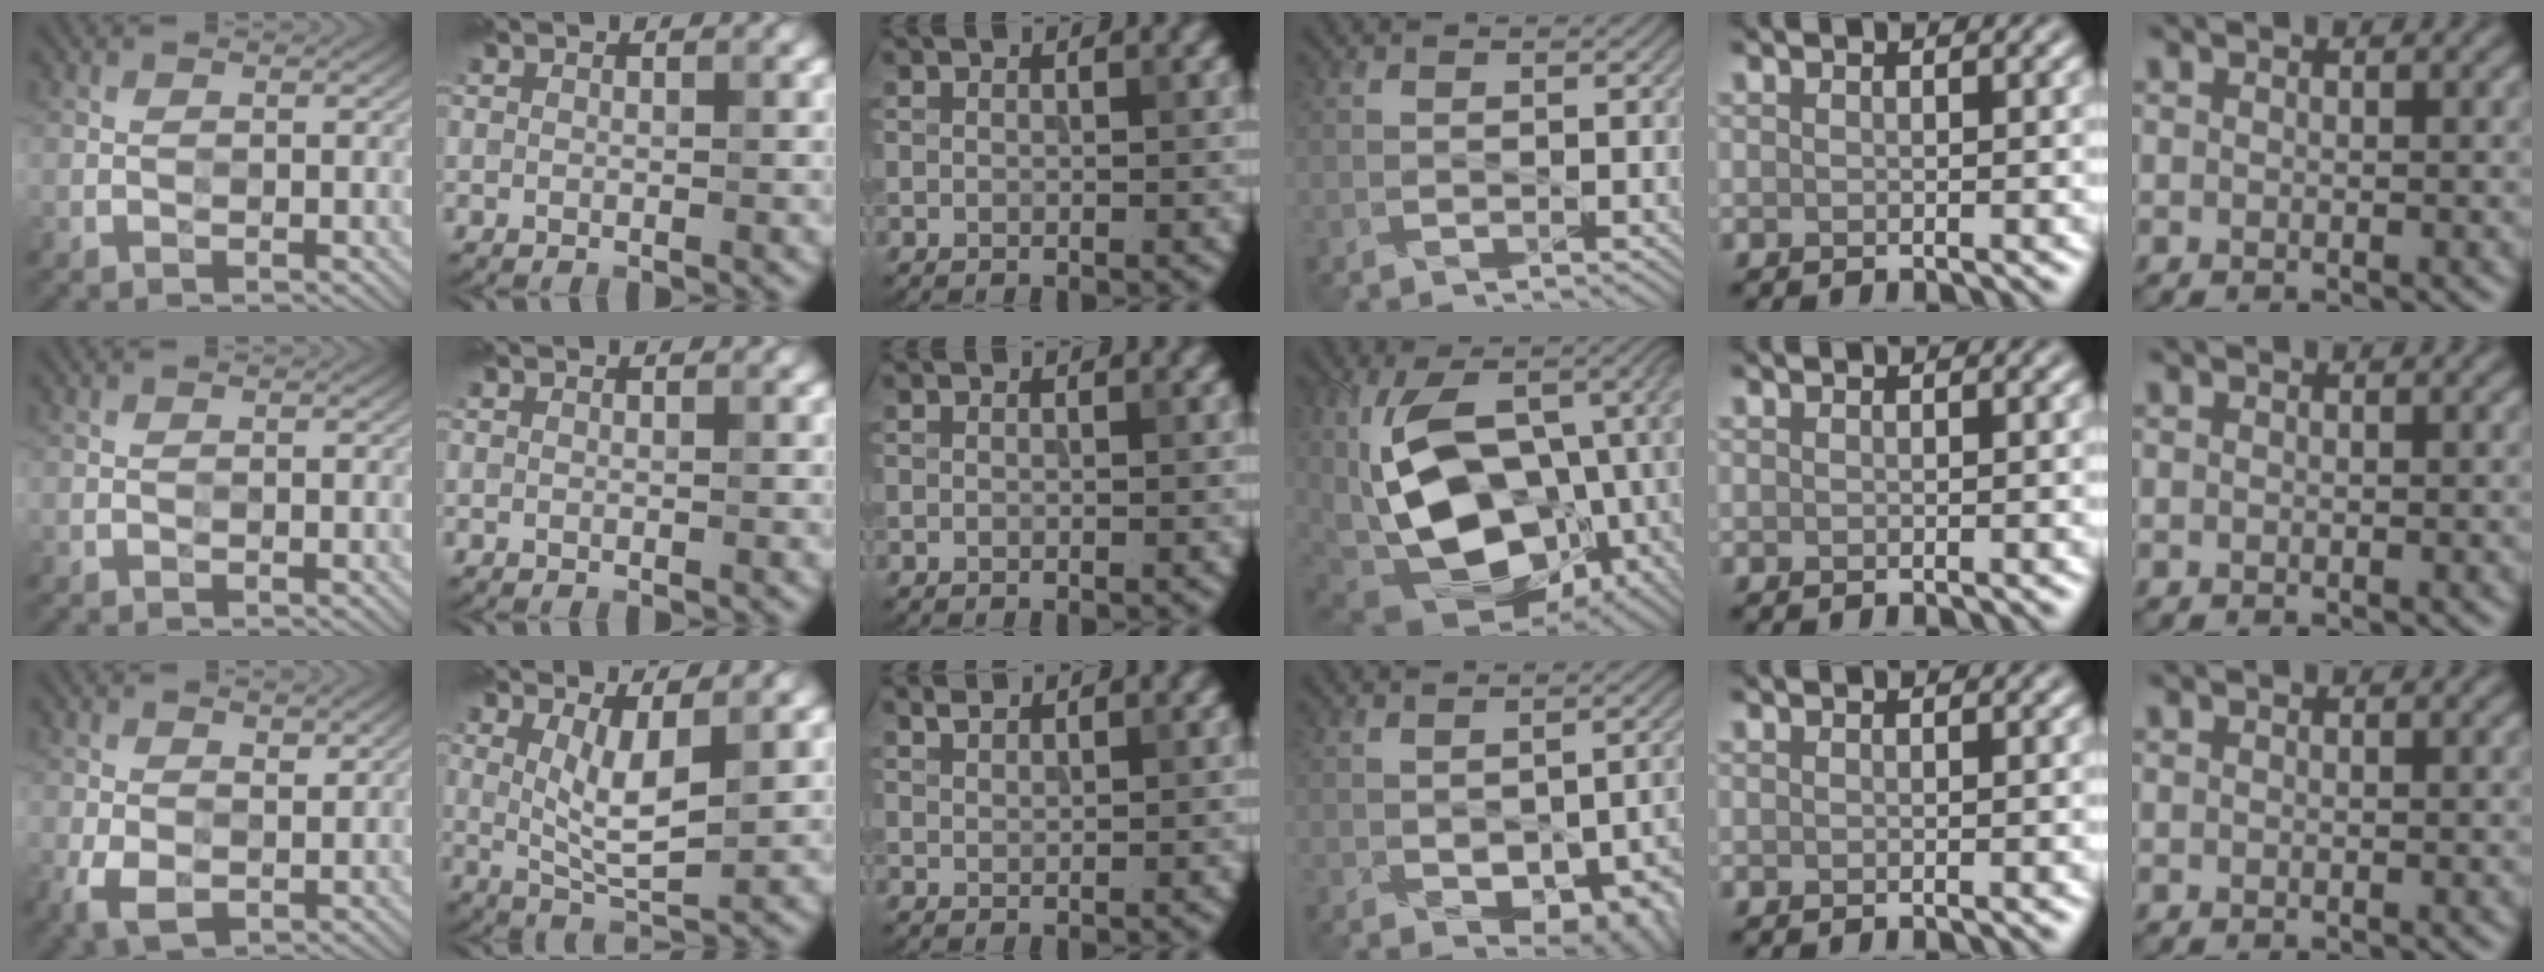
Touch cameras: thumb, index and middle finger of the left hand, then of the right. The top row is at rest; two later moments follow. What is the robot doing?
{"motion": "wipe", "object": "mirror"}